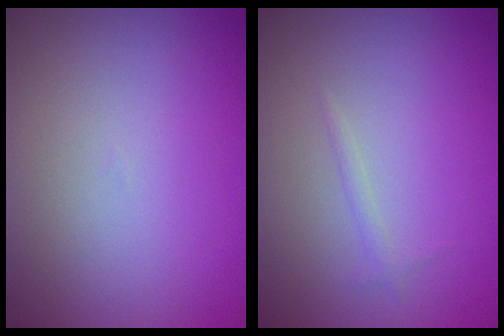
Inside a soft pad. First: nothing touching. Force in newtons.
{"total": 0.6, "press": 0.6, "slide": 0.1}